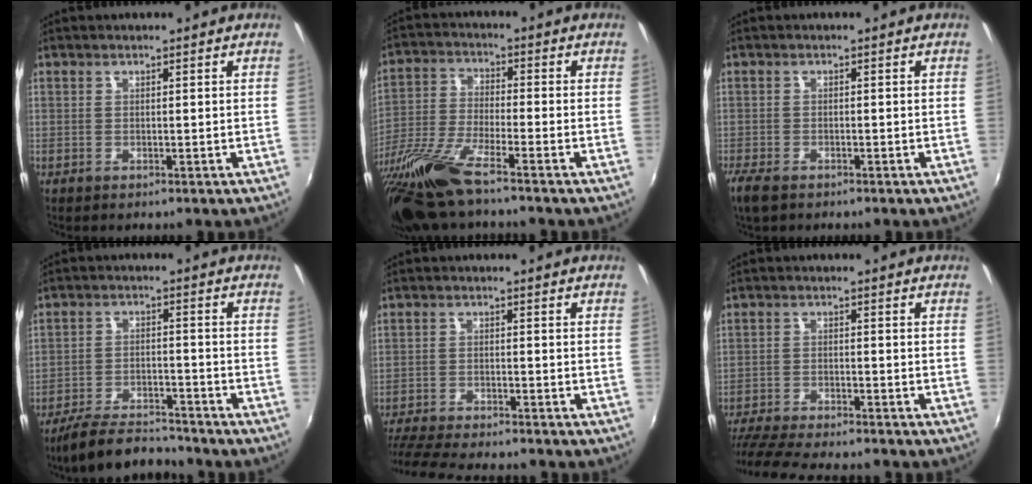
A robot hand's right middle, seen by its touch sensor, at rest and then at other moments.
{"total": 16.1, "force": [-12.5, 1.7, 10.1], "torque": [-0.220, -0.044, -0.241]}
{"total": 4.1, "force": [-3.1, 1.6, 2.1], "torque": [-0.055, -0.016, -0.062]}
{"total": 10.7, "force": [-9.8, 2.4, 3.7], "torque": [-0.096, -0.004, -0.161]}
{"total": 12.4, "force": [-11.1, 1.8, 5.2], "torque": [-0.125, -0.027, -0.187]}
{"total": 13.8, "force": [-12.2, 2.1, 6.1], "torque": [-0.140, -0.030, -0.204]}